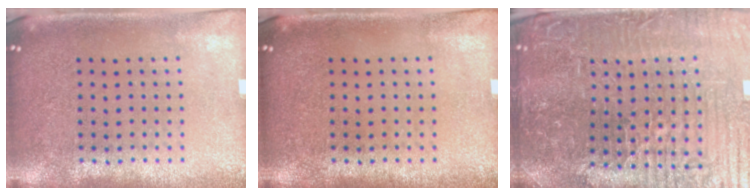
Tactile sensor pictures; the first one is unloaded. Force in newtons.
{"total": 0.0}
{"total": 5.3, "press": 5.1, "slide": 1.3}